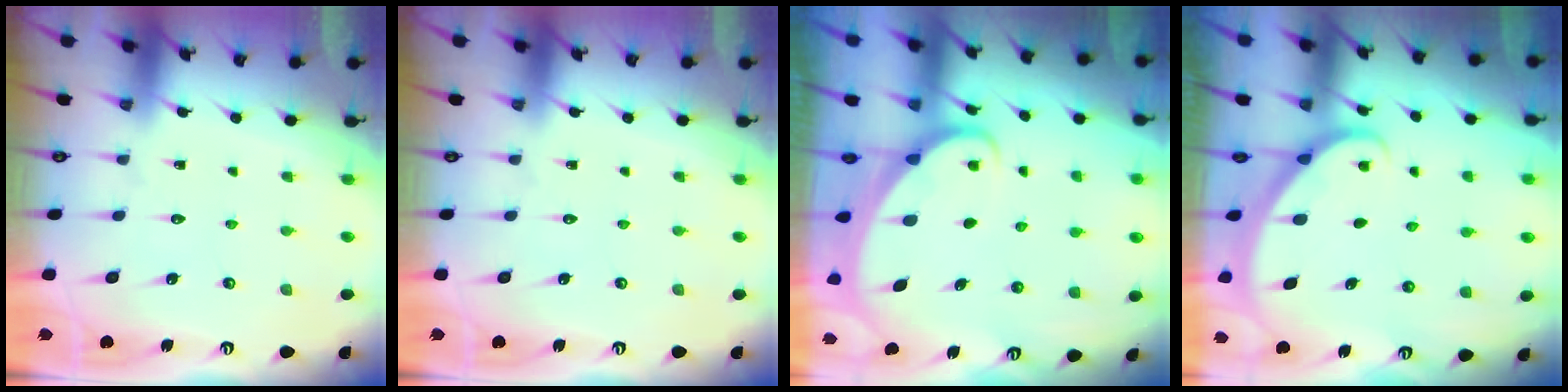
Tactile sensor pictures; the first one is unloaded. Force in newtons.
{"total": 0.0}
{"total": 2.7, "press": 2.7, "slide": 0.4}
{"total": 2.0, "press": 2.0, "slide": 0.1}